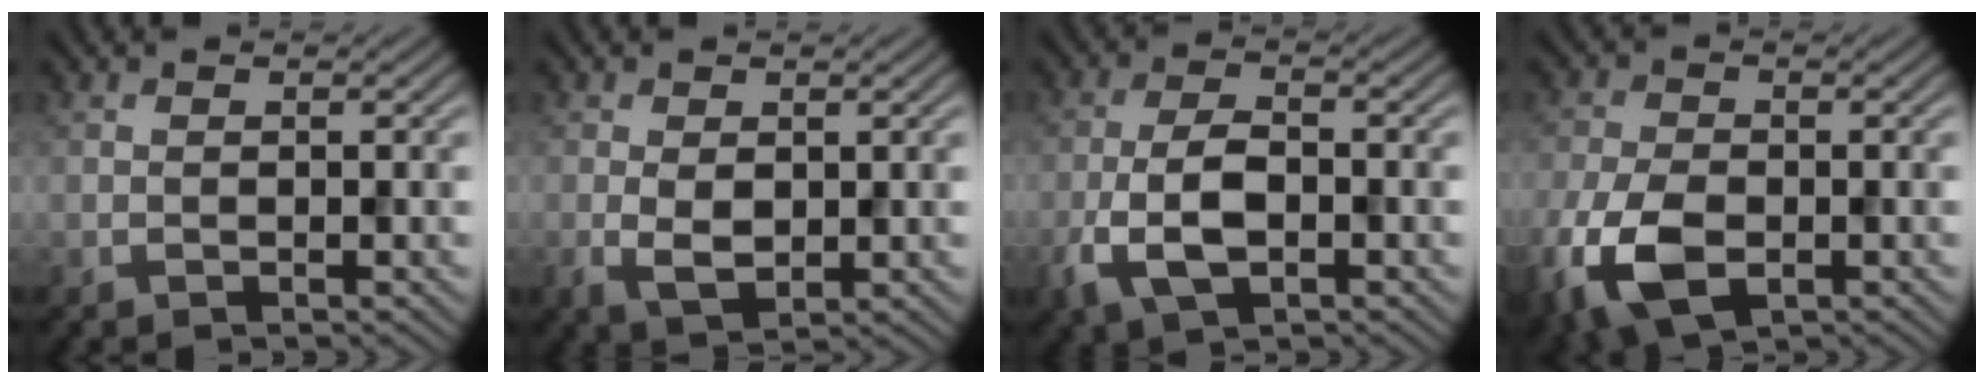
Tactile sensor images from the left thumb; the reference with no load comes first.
{"total": 3.3, "force": [0.2, 2.1, 2.5], "torque": [-0.057, -0.003, 0.005]}
{"total": 6.6, "force": [-2.3, 3.3, 5.2], "torque": [-0.115, -0.002, -0.052]}
{"total": 9.4, "force": [-3.7, 5.5, 6.6], "torque": [-0.175, -0.025, -0.071]}